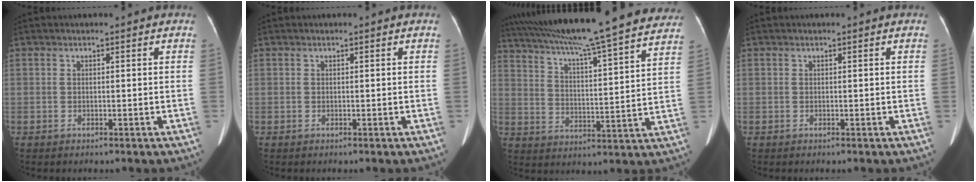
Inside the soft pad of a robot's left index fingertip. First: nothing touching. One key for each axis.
{"total": 0.0}
{"total": 29.6, "fx": 26.0, "fy": 1.4, "fz": 14.2, "tx": -0.239, "ty": -0.013, "tz": 0.351}
{"total": 0.0}